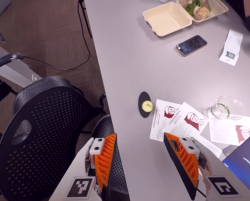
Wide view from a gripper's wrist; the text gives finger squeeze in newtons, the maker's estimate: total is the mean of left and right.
{"total": 1.1, "left": 1.9, "right": 0.3}